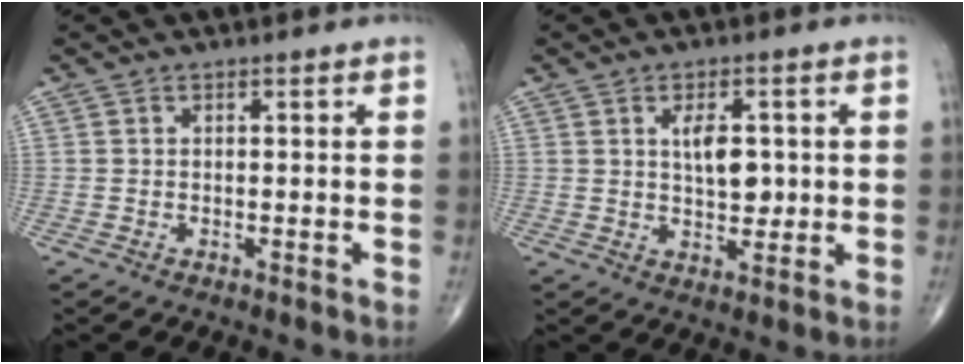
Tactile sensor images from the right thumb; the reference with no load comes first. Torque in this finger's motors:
{"motor_torque": [0.07, 1.67, -0.03, -0.14, 0.00]}